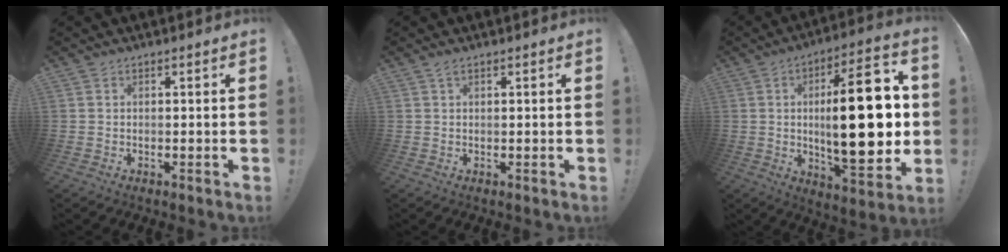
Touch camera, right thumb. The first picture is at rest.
{"total": 1.4, "force": [0.9, 0.5, 1.0], "torque": [-0.015, -0.002, 0.015]}
{"total": 26.7, "force": [1.3, 9.1, 25.0], "torque": [-0.398, -0.011, 0.018]}